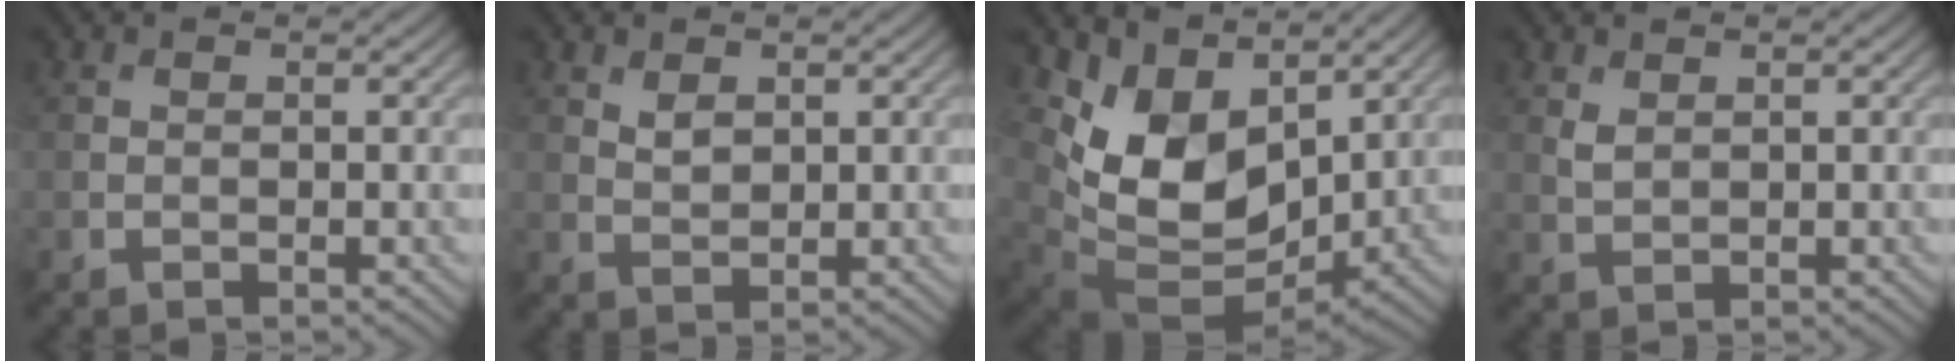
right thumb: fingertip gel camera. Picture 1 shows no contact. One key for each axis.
{"total": 1.8, "fx": 1.0, "fy": 1.1, "fz": 1.1, "tx": -0.025, "ty": -0.003, "tz": 0.023}
{"total": 11.6, "fx": 4.3, "fy": 7.4, "fz": 7.9, "tx": -0.177, "ty": -0.006, "tz": 0.088}
{"total": 1.4, "fx": 0.8, "fy": 0.7, "fz": 0.8, "tx": -0.026, "ty": -0.002, "tz": 0.022}